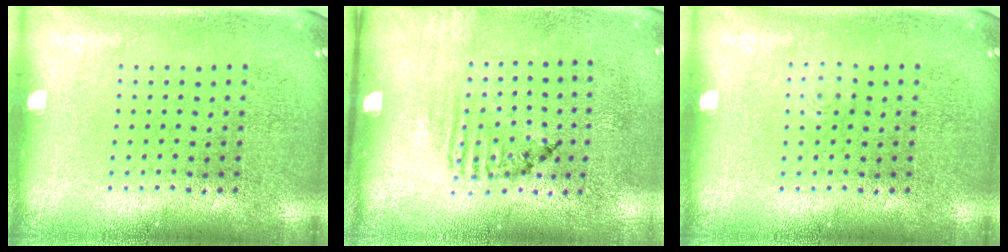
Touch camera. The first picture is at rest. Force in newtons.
{"total": 1.6, "press": 1.0, "slide": 1.3}
{"total": 0.5, "press": 0.5, "slide": 0.1}